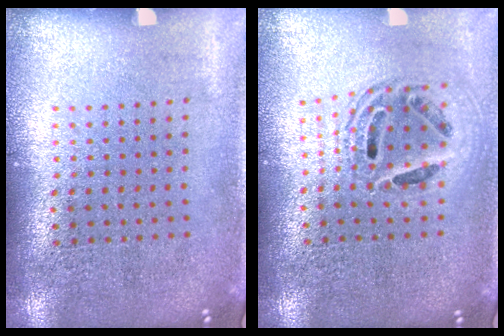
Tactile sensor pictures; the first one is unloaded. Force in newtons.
{"total": 1.6, "press": 1.3, "slide": 0.9}